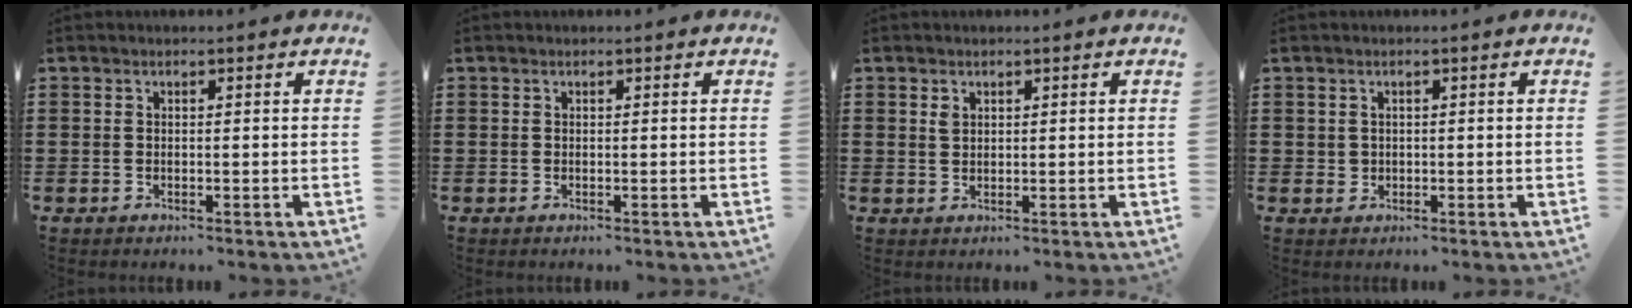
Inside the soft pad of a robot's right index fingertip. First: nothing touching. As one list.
[{"total": 0.0}, {"total": 1.4, "force": [0.7, 0.9, 0.8], "torque": [-0.018, 0.004, 0.013]}, {"total": 1.1, "force": [0.2, 1.1, 0.2], "torque": [-0.007, 0.006, 0.004]}]